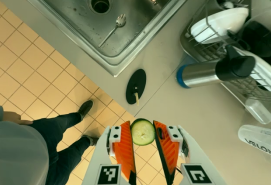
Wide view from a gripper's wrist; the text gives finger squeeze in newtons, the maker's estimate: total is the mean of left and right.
{"total": 7.4, "left": 7.0, "right": 7.8}